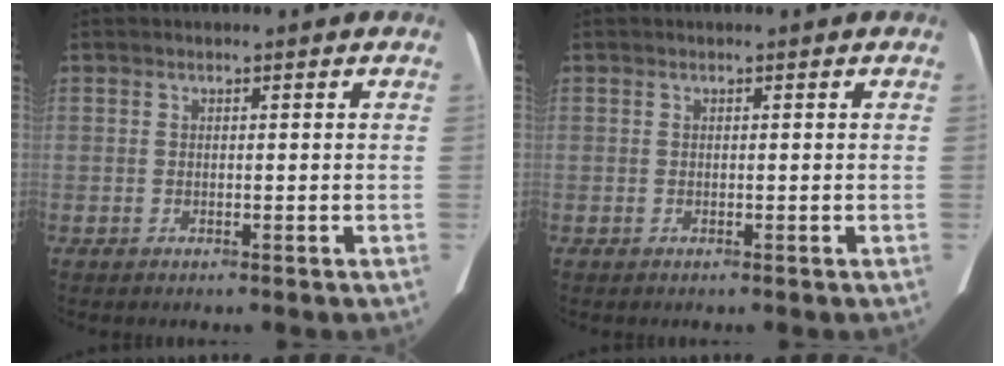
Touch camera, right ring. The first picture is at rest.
{"total": 0.0}